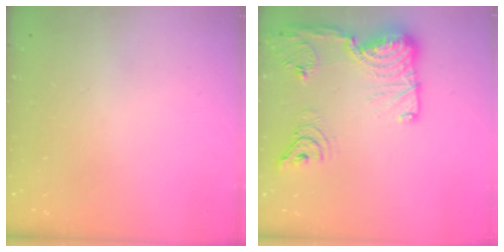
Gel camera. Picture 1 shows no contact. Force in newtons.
{"total": 21.8, "press": 20.6, "slide": 6.9}